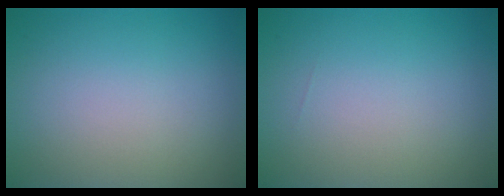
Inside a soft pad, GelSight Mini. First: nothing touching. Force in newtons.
{"total": 0.0}